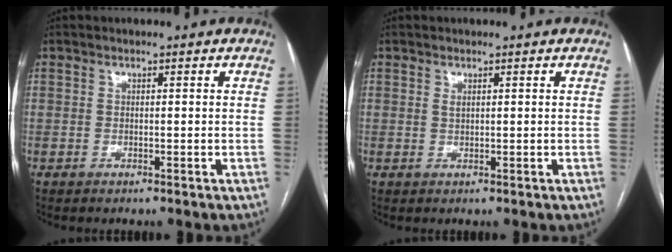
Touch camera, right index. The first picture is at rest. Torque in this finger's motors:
{"motor_torque": [-0.21, -0.04, 0.02, 0.02]}